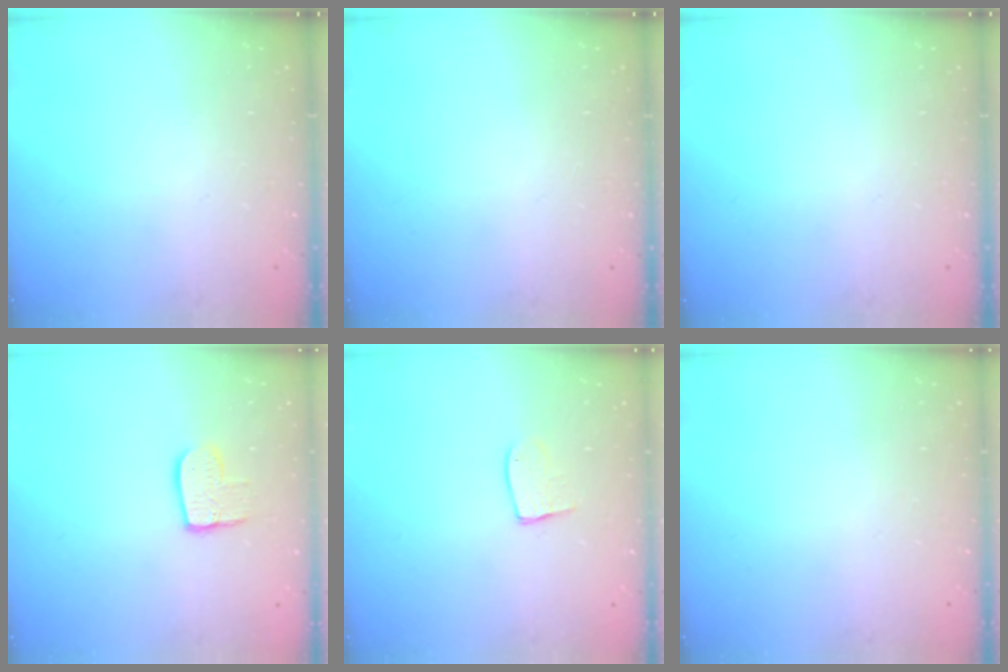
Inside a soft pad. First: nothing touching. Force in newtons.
{"total": 0.0}
{"total": 0.0}
{"total": 8.9, "press": 8.8, "slide": 0.5}
{"total": 7.9, "press": 7.9, "slide": 0.4}
{"total": 0.5, "press": 0.5, "slide": 0.1}